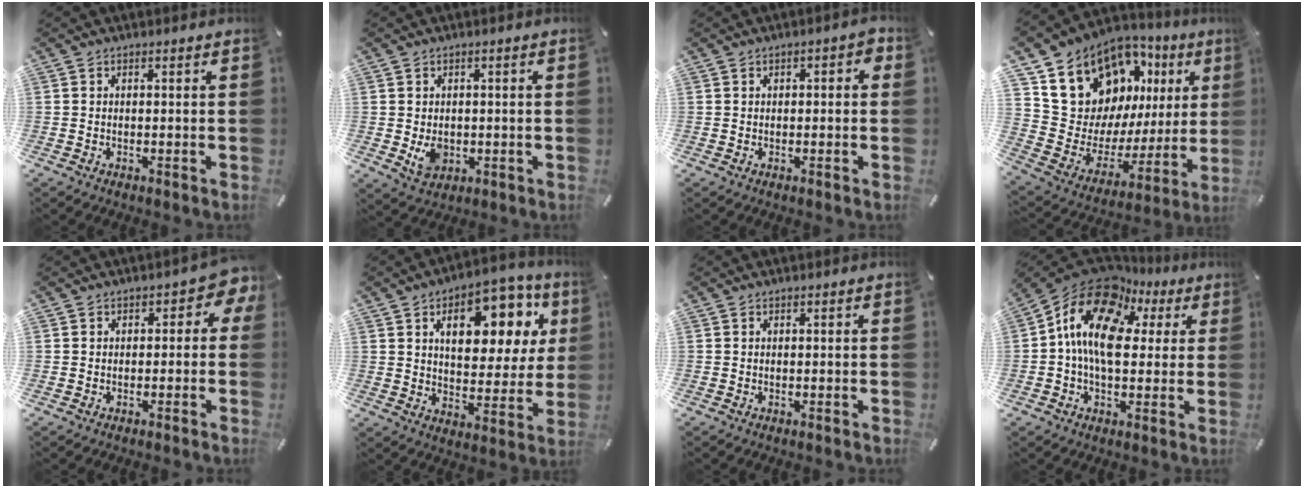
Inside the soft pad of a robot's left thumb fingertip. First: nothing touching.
{"total": 4.9, "force": [-0.5, 4.1, 2.8], "torque": [-0.028, -0.003, -0.008]}
{"total": 2.1, "force": [-0.1, 1.3, 1.6], "torque": [-0.020, 0.006, -0.006]}
{"total": 16.8, "force": [11.3, 11.1, 5.5], "torque": [-0.091, -0.096, 0.217]}
{"total": 4.0, "force": [0.6, 2.8, 2.8], "torque": [-0.033, 0.002, 0.004]}
{"total": 16.9, "force": [7.6, 9.5, 11.7], "torque": [-0.164, -0.030, 0.122]}
{"total": 0.0}
{"total": 14.7, "force": [2.5, 9.8, 10.6], "torque": [-0.209, -0.011, 0.040]}